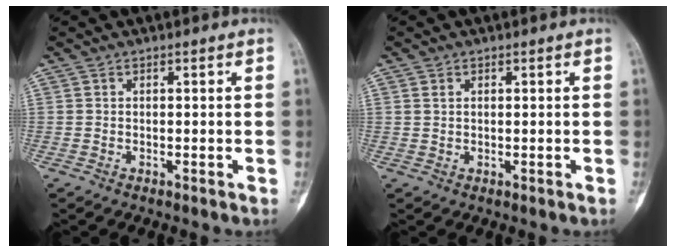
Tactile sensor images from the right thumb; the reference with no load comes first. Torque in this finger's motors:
{"motor_torque": [0.31, 0.38, -0.41, 0.32, -0.11]}